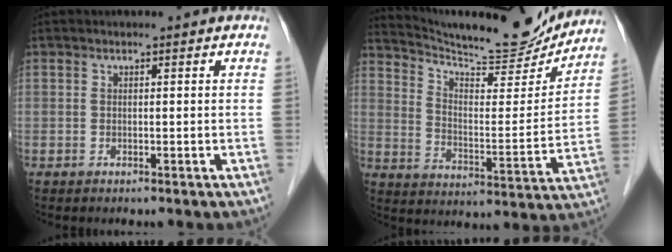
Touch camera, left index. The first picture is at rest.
{"total": 20.9, "force": [19.5, 2.4, 7.1], "torque": [-0.121, -0.033, 0.278]}